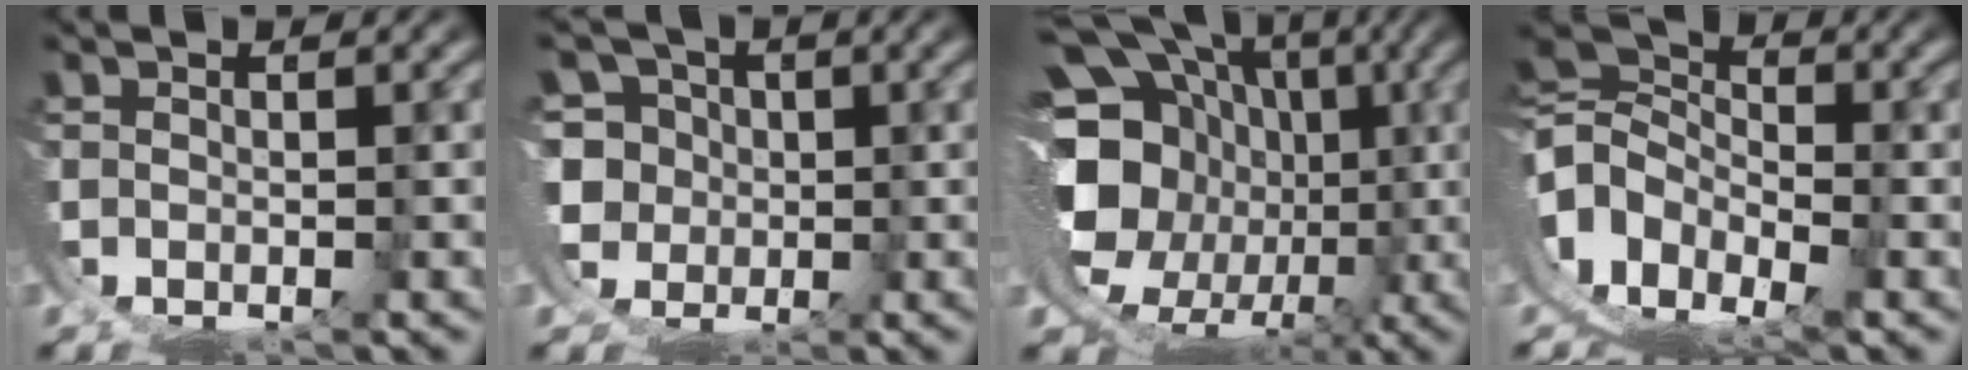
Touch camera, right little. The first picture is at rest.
{"total": 11.2, "force": [-0.3, 10.3, 4.3], "torque": [-0.126, -0.042, -0.006]}
{"total": 18.1, "force": [-1.0, 14.2, 11.2], "torque": [-0.209, -0.054, -0.004]}
{"total": 14.1, "force": [-1.7, 11.6, 7.7], "torque": [-0.184, -0.043, -0.032]}